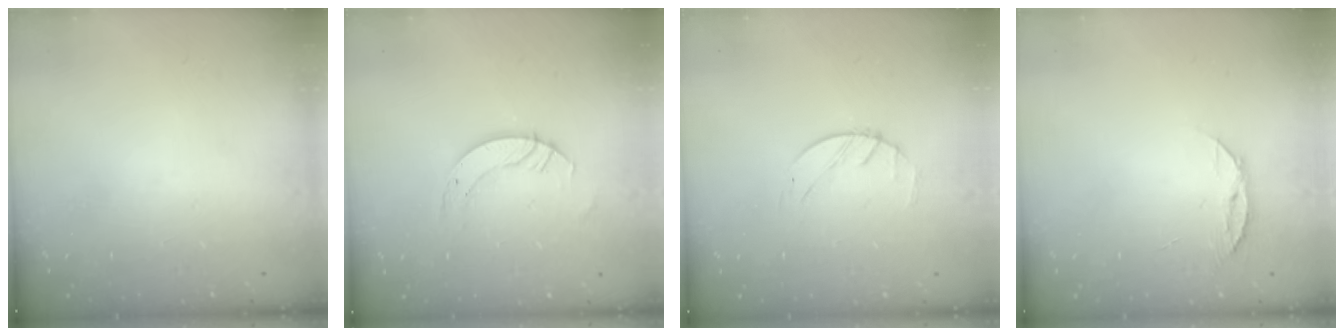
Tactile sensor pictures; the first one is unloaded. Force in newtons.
{"total": 6.2, "press": 6.2, "slide": 0.6}
{"total": 1.9, "press": 1.9, "slide": 0.3}
{"total": 4.4, "press": 4.3, "slide": 0.5}